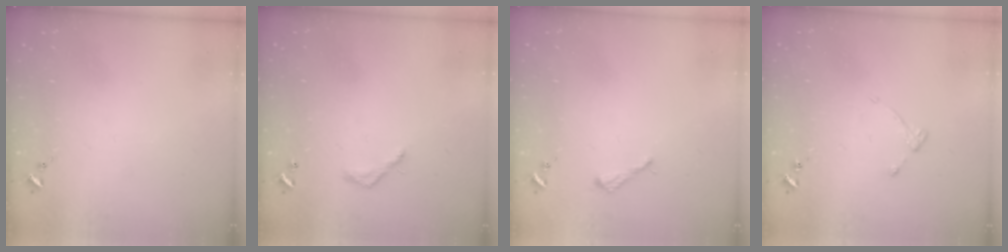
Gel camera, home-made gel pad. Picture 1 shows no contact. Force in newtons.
{"total": 4.1, "press": 4.1, "slide": 0.3}
{"total": 2.6, "press": 2.6, "slide": 0.3}
{"total": 4.8, "press": 4.7, "slide": 0.5}